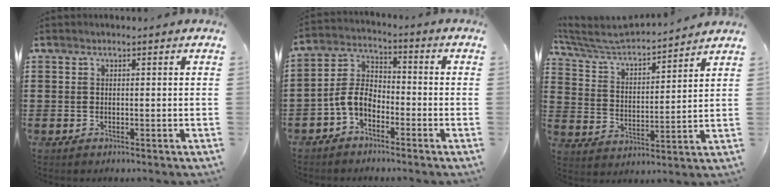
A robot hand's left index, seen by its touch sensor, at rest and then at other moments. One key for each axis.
{"total": 5.4, "fx": -3.4, "fy": 3.0, "fz": 3.0, "tx": -0.086, "ty": 0.000, "tz": -0.076}
{"total": 4.8, "fx": 4.6, "fy": 0.6, "fz": 1.3, "tx": -0.050, "ty": -0.035, "tz": 0.071}